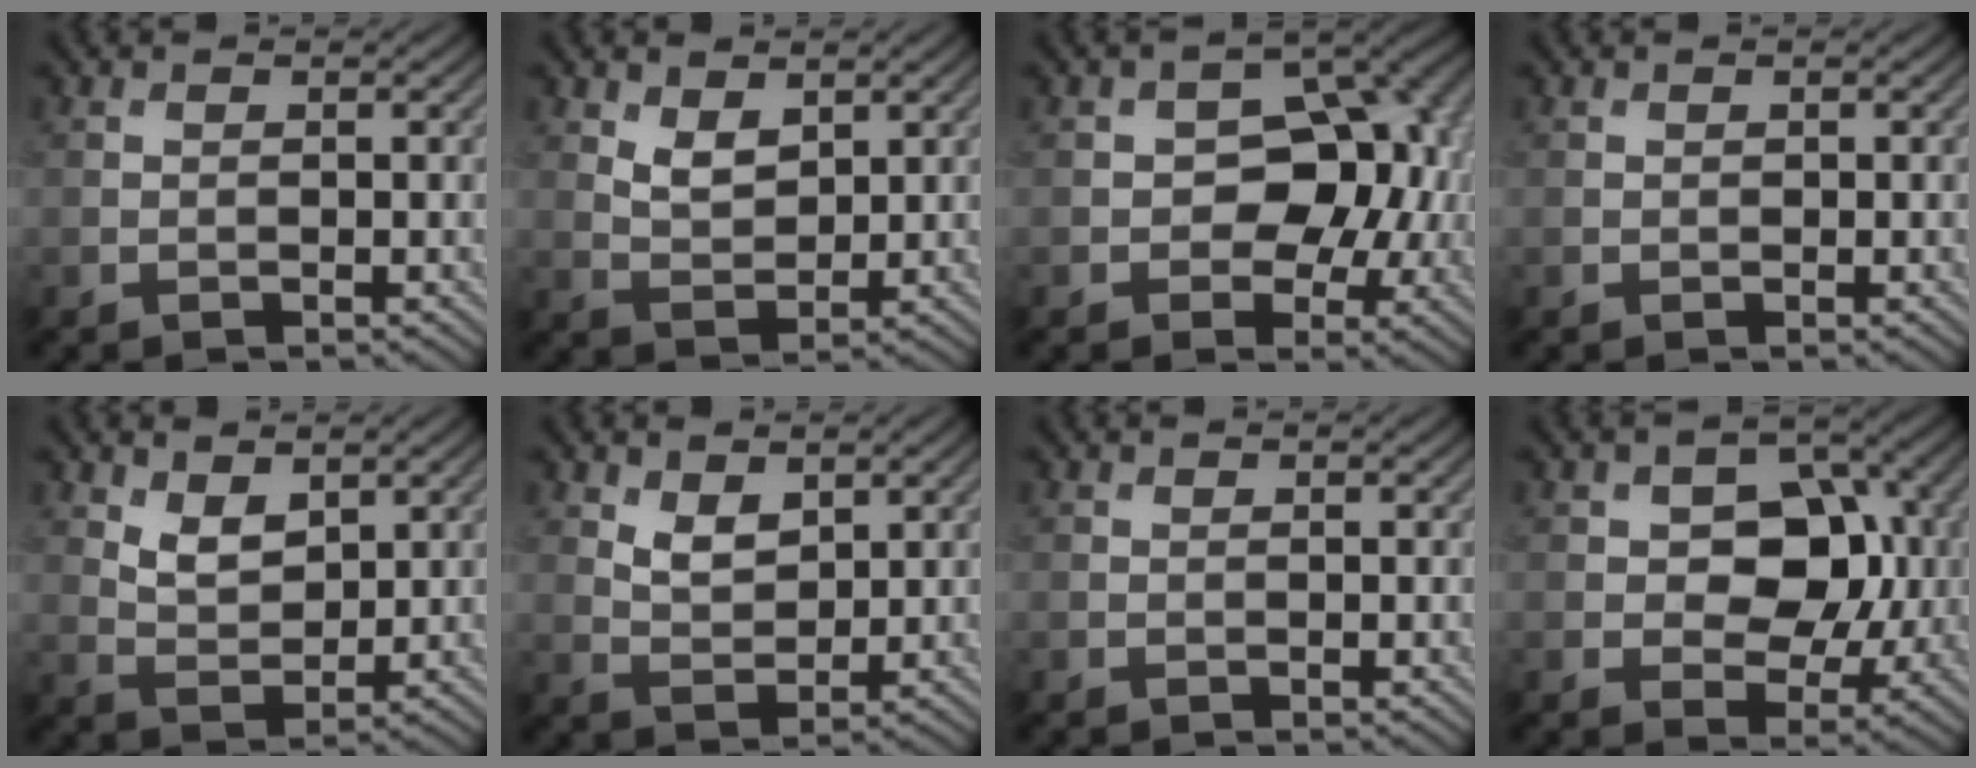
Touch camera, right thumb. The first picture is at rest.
{"total": 3.4, "force": [1.9, 1.9, 2.1], "torque": [-0.048, -0.008, 0.042]}
{"total": 9.6, "force": [-0.2, 6.9, 6.7], "torque": [-0.086, -0.006, -0.015]}
{"total": 0.0}
{"total": 4.0, "force": [2.2, 2.2, 2.5], "torque": [-0.056, -0.009, 0.047]}
{"total": 3.5, "force": [1.9, 1.9, 2.2], "torque": [-0.049, -0.008, 0.043]}
{"total": 0.0}
{"total": 8.4, "force": [0.5, 6.0, 5.9], "torque": [-0.086, 0.001, 0.000]}